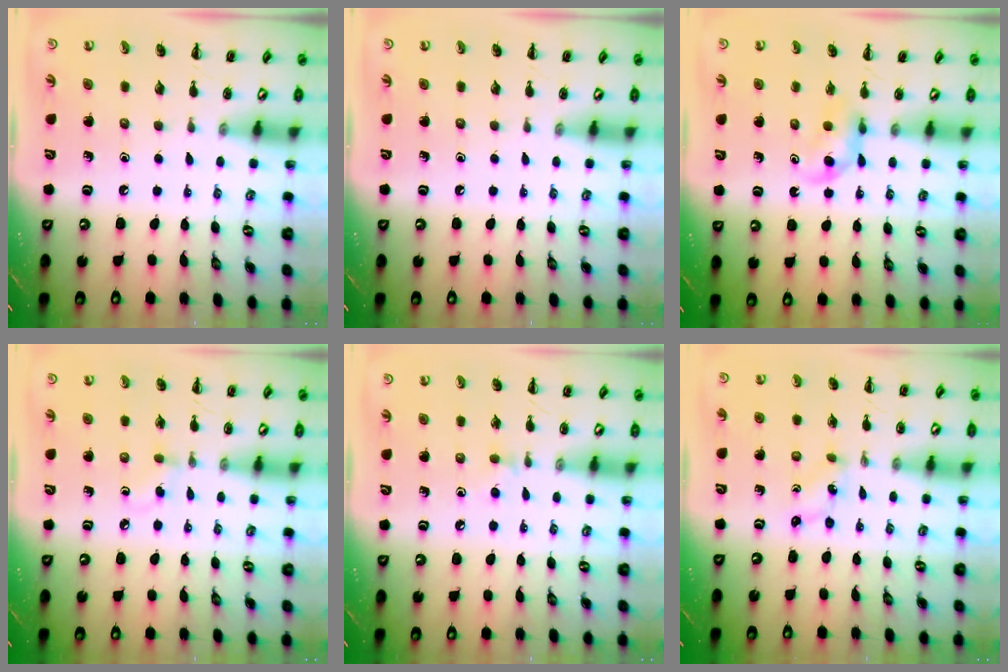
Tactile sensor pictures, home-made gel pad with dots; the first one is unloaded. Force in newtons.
{"total": 0.0}
{"total": 4.3, "press": 4.0, "slide": 1.4}
{"total": 3.0, "press": 2.7, "slide": 1.3}
{"total": 3.6, "press": 3.3, "slide": 1.5}
{"total": 0.6, "press": 0.5, "slide": 0.2}